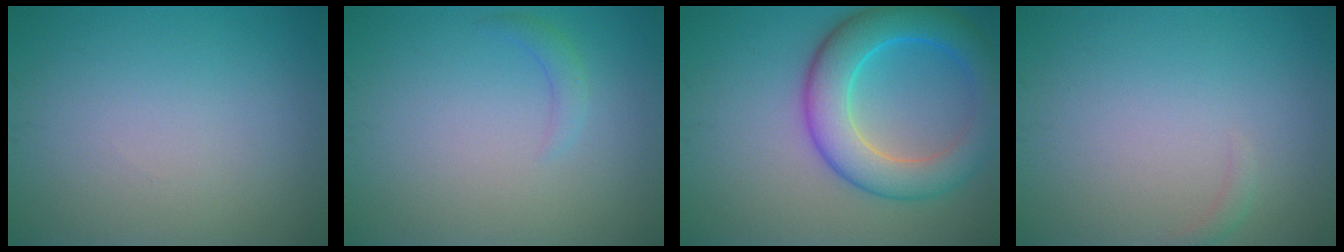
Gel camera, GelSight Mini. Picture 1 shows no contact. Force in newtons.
{"total": 1.3, "press": 1.3, "slide": 0.1}
{"total": 7.7, "press": 7.7, "slide": 0.2}
{"total": 0.7, "press": 0.7, "slide": 0.2}